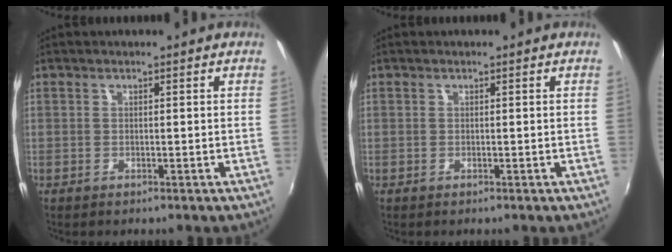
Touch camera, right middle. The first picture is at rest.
{"total": 0.0}